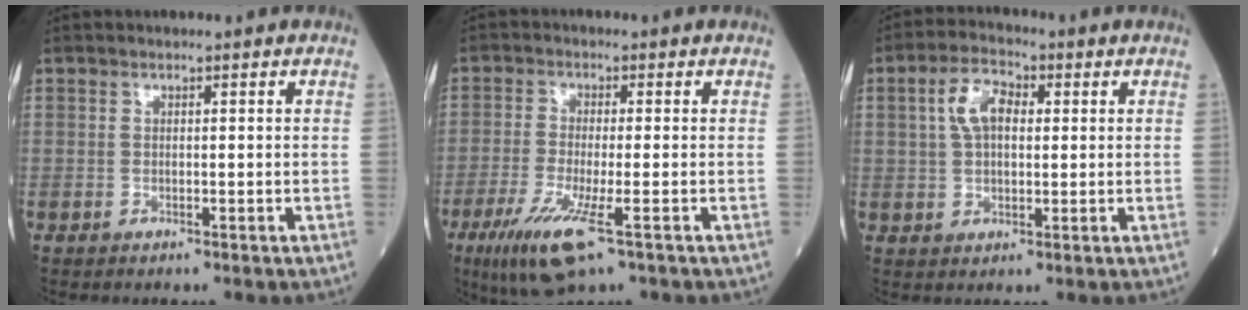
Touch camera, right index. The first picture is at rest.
{"total": 7.2, "force": [-3.9, 1.0, 5.9], "torque": [-0.125, -0.021, -0.069]}
{"total": 6.3, "force": [1.6, 3.2, 5.2], "torque": [-0.105, 0.018, 0.029]}